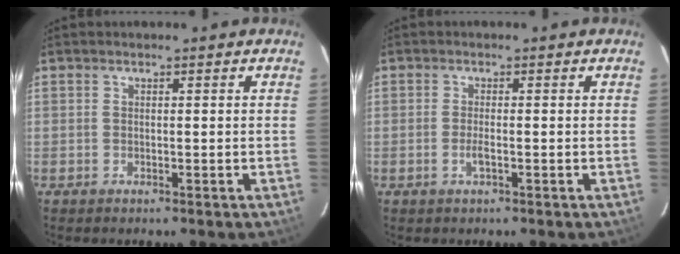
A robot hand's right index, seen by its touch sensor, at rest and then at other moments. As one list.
[{"total": 1.6, "force": [-0.8, 0.3, 1.4], "torque": [-0.029, -0.003, -0.014]}]